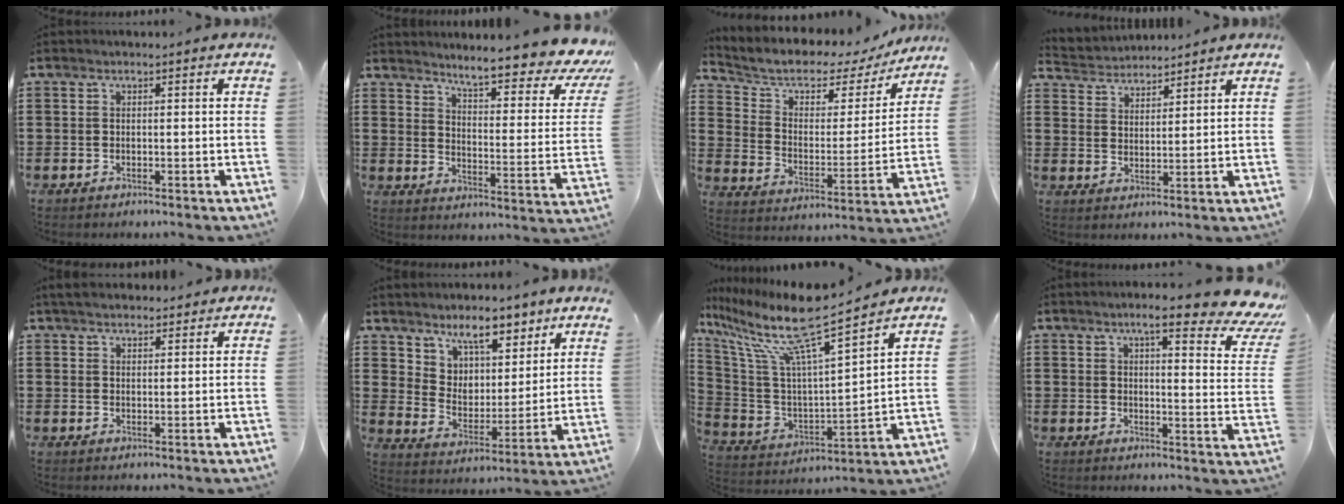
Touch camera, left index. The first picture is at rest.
{"total": 7.1, "force": [6.0, -0.3, 3.8], "torque": [-0.083, -0.050, 0.093]}
{"total": 5.3, "force": [4.3, 2.6, 1.8], "torque": [-0.064, -0.030, 0.069]}
{"total": 3.4, "force": [3.3, 0.7, -0.5], "torque": [-0.007, -0.012, 0.060]}
{"total": 3.2, "force": [3.0, 0.8, 0.8], "torque": [-0.023, 0.002, 0.056]}
{"total": 6.8, "force": [6.3, 2.4, 0.7], "torque": [-0.044, -0.044, 0.114]}
{"total": 12.8, "force": [9.8, 0.8, 8.2], "torque": [-0.184, -0.069, 0.158]}
{"total": 9.7, "force": [7.0, 1.5, 6.6], "torque": [-0.107, -0.031, 0.111]}